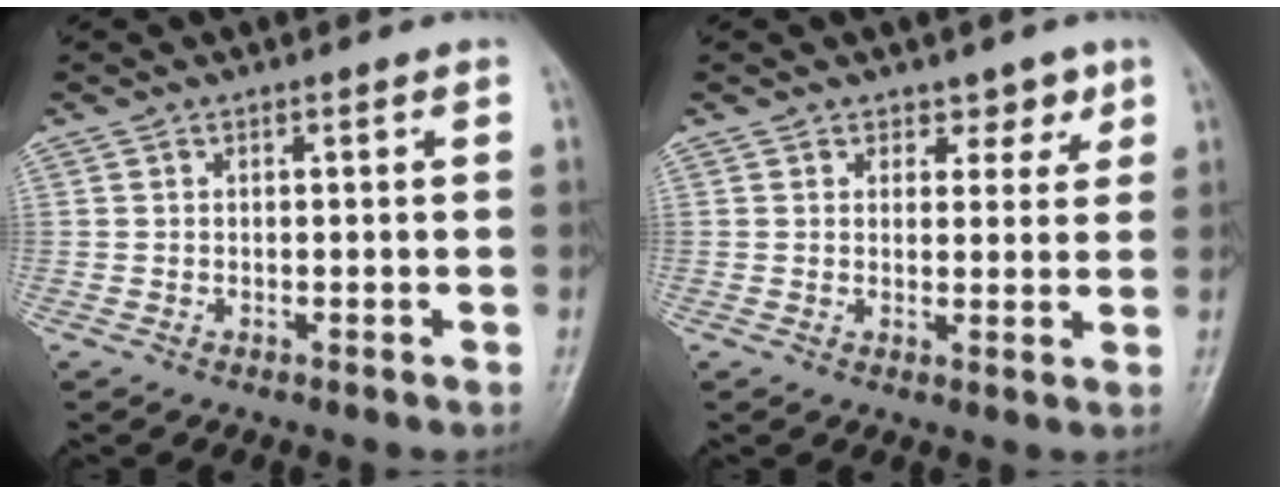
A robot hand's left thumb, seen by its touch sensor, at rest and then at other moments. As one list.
[{"total": 3.9, "force": [2.5, 2.6, 1.4], "torque": [0.014, -0.013, 0.034]}]